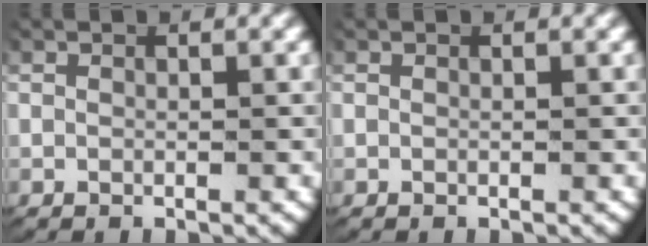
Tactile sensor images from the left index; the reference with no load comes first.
{"total": 0.0}